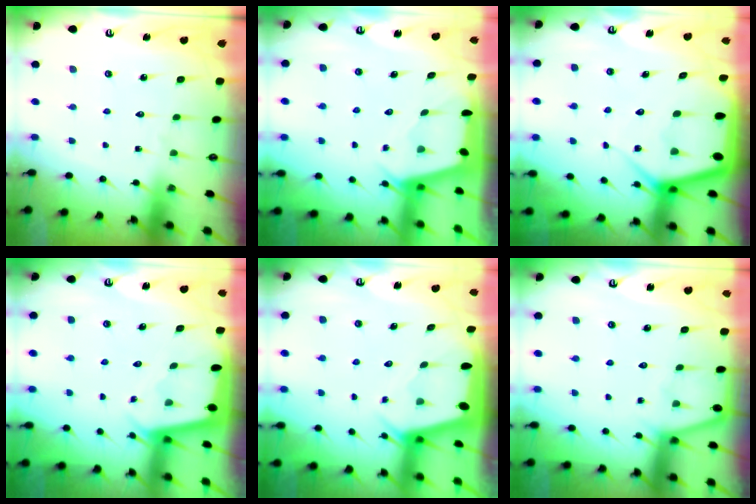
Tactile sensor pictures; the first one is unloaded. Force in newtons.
{"total": 2.0, "press": 2.0, "slide": 0.3}
{"total": 8.1, "press": 8.1, "slide": 0.7}
{"total": 2.3, "press": 2.3, "slide": 0.1}
{"total": 2.0, "press": 2.0, "slide": 0.3}
{"total": 2.6, "press": 2.6, "slide": 0.3}